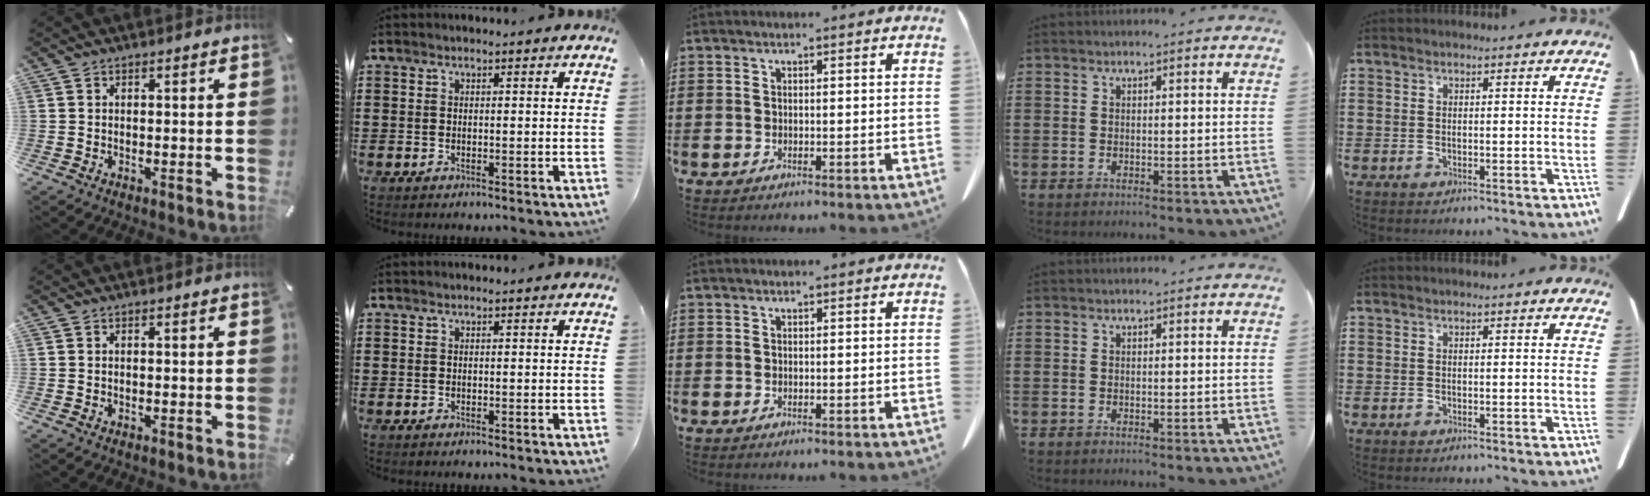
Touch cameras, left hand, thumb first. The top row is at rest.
{}